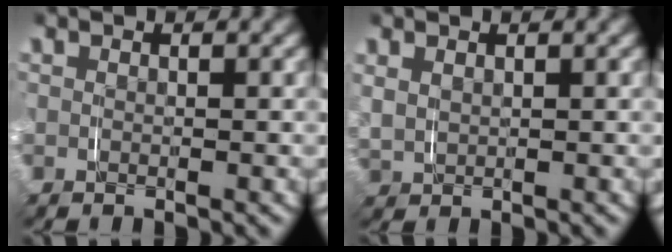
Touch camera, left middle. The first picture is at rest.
{"total": 2.1, "force": [1.1, 1.5, 0.9], "torque": [-0.032, -0.002, 0.026]}